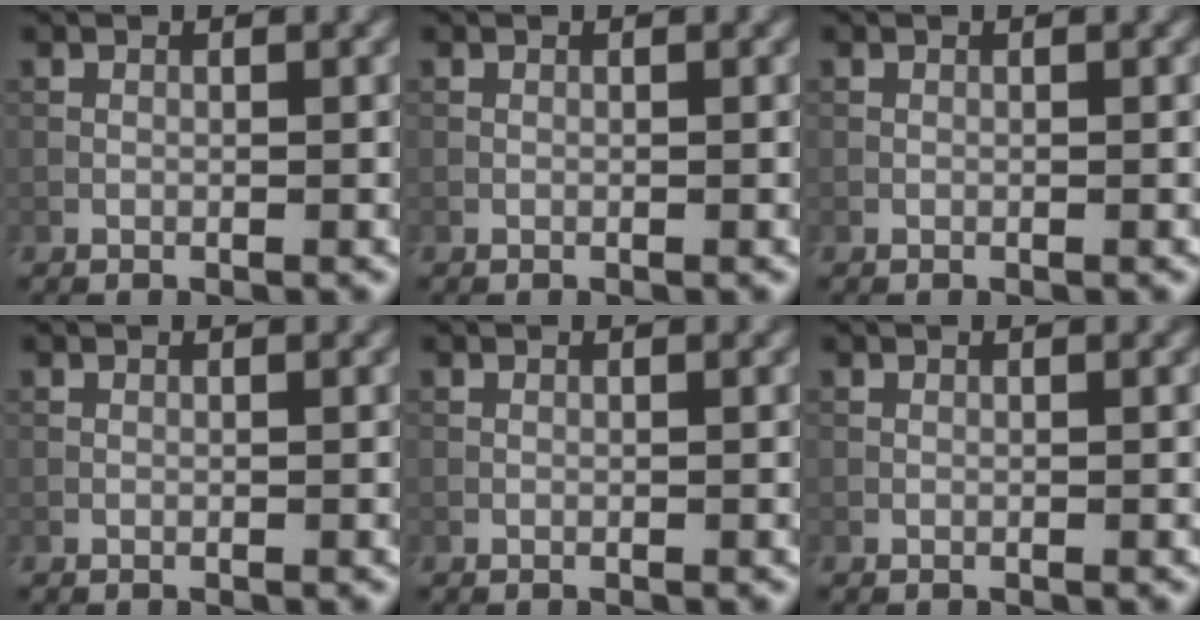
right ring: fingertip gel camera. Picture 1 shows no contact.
{"total": 0.0}
{"total": 0.0}
{"total": 0.0}
{"total": 0.0}
{"total": 0.0}